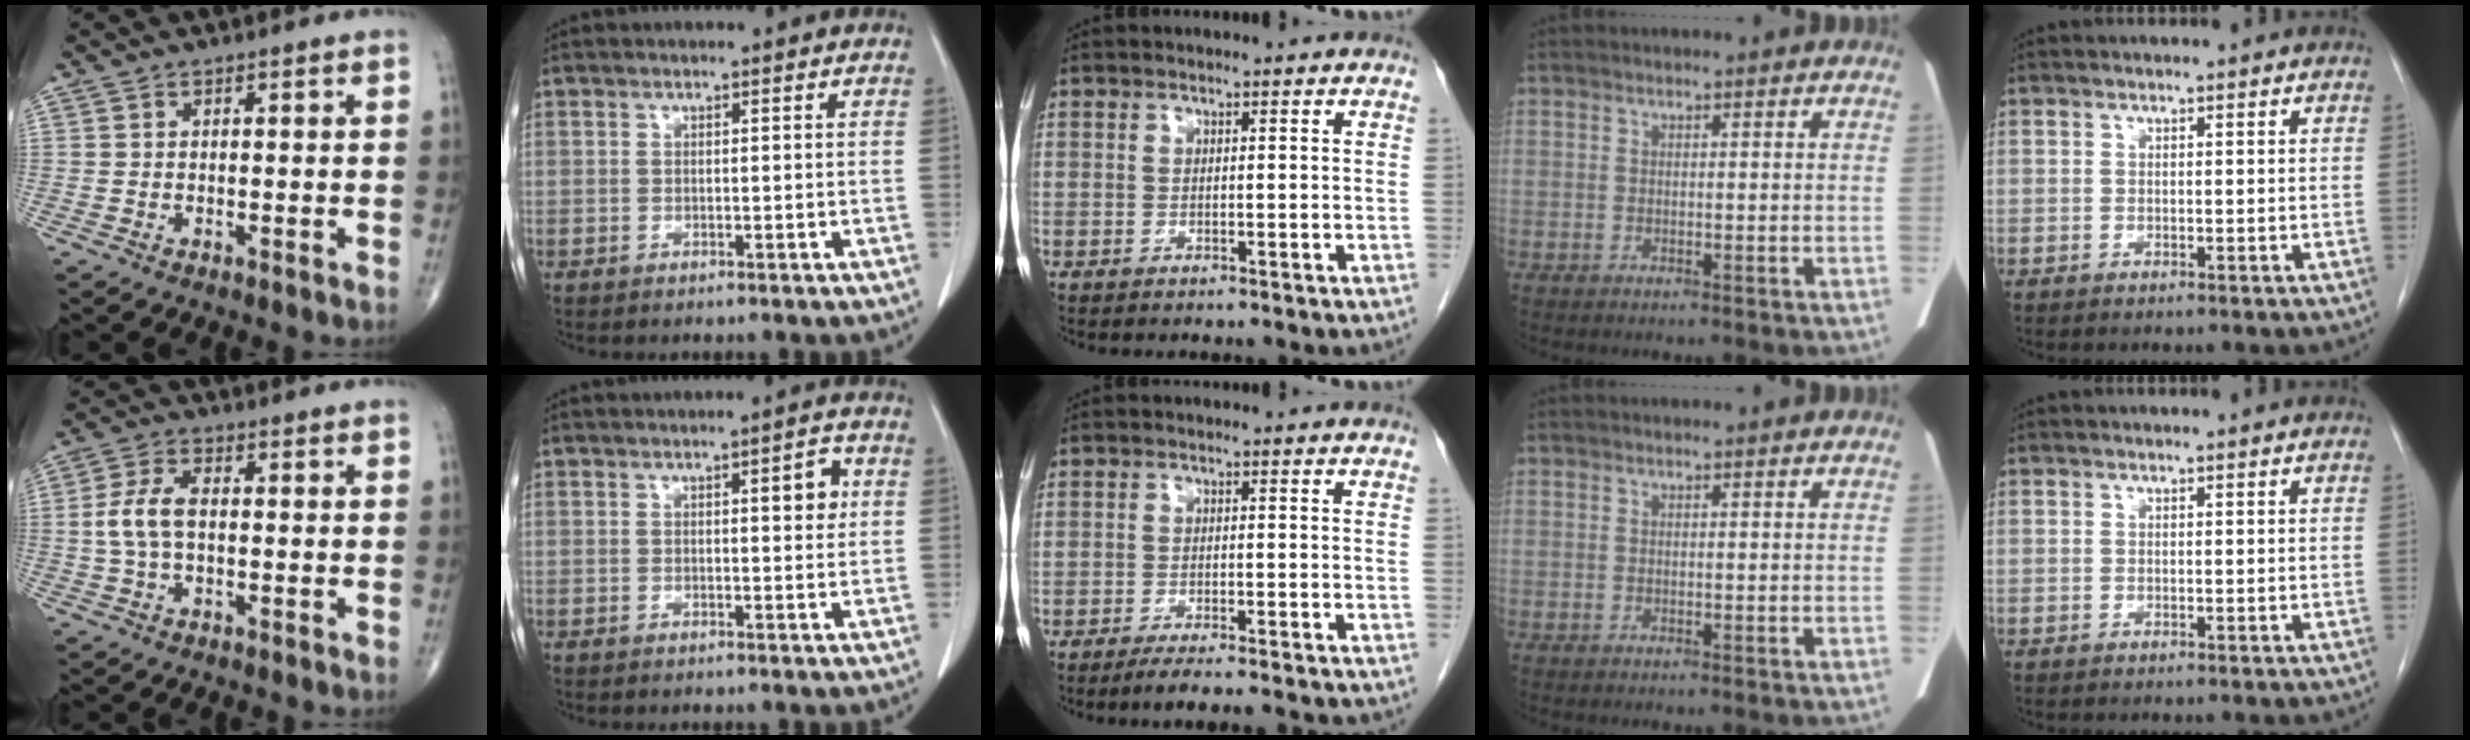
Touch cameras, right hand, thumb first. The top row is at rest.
{"thumb": {"total": 6.3, "force": [-0.1, 3.4, 5.3], "torque": [-0.120, 0.017, -0.007]}, "index": {"total": 3.4, "force": [0.9, 0.9, 3.1], "torque": [-0.040, 0.002, 0.010]}, "middle": {"total": 6.5, "force": [-5.5, 0.4, 3.5], "torque": [-0.042, -0.011, -0.077]}}